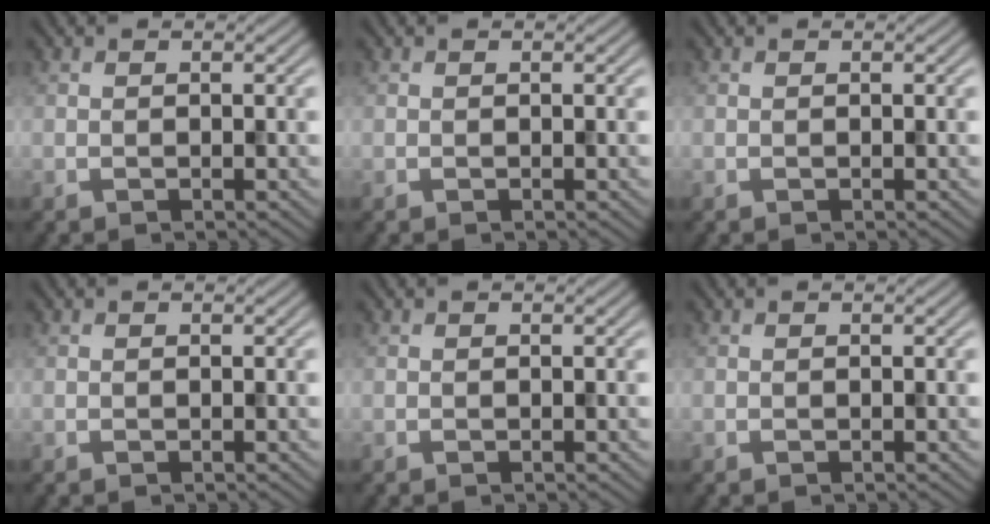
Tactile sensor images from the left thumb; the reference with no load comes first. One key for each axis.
{"total": 0.0}
{"total": 0.0}
{"total": 0.0}
{"total": 0.0}
{"total": 0.0}